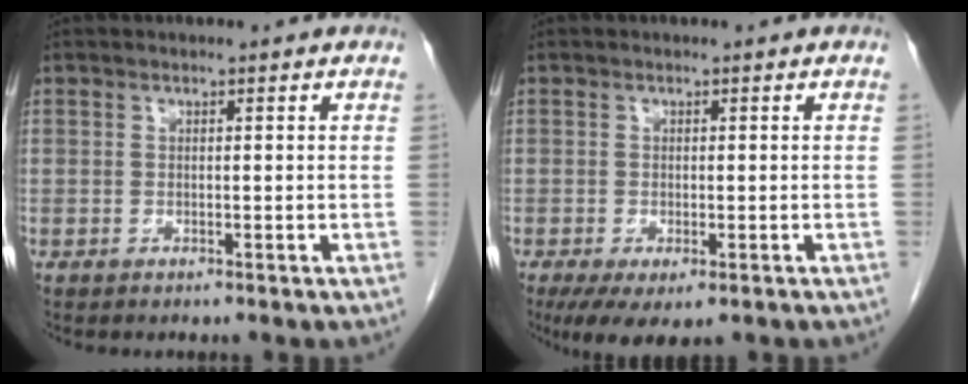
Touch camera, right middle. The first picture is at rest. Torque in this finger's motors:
{"motor_torque": [1.00, -0.50, 0.04, 0.03]}